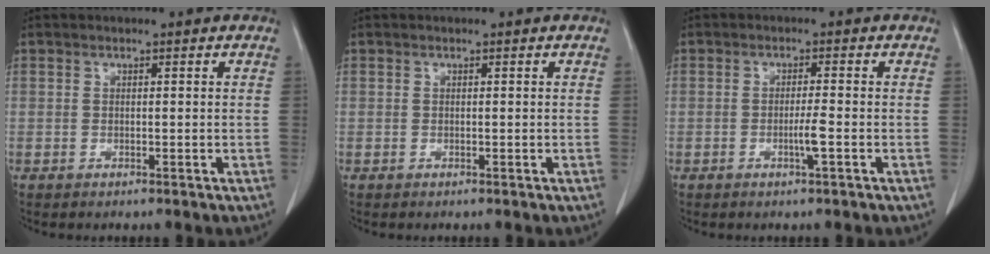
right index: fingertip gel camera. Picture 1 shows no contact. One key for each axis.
{"total": 0.0}
{"total": 2.5, "fx": -0.8, "fy": -0.3, "fz": 2.3, "tx": -0.045, "ty": -0.004, "tz": -0.015}